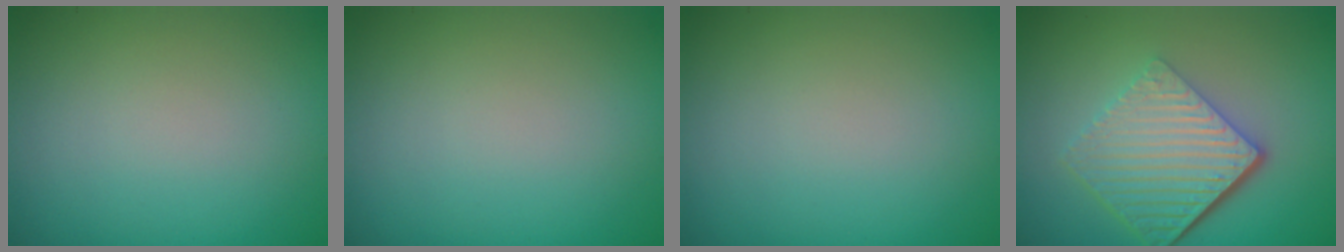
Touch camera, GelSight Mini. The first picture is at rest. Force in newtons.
{"total": 0.0}
{"total": 0.0}
{"total": 7.0, "press": 4.5, "slide": 5.3}